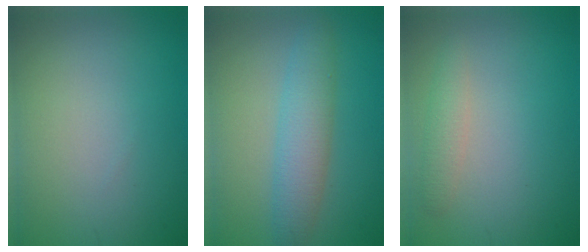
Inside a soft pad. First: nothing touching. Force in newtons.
{"total": 3.9, "press": 3.9, "slide": 0.0}
{"total": 1.7, "press": 1.7, "slide": 0.0}